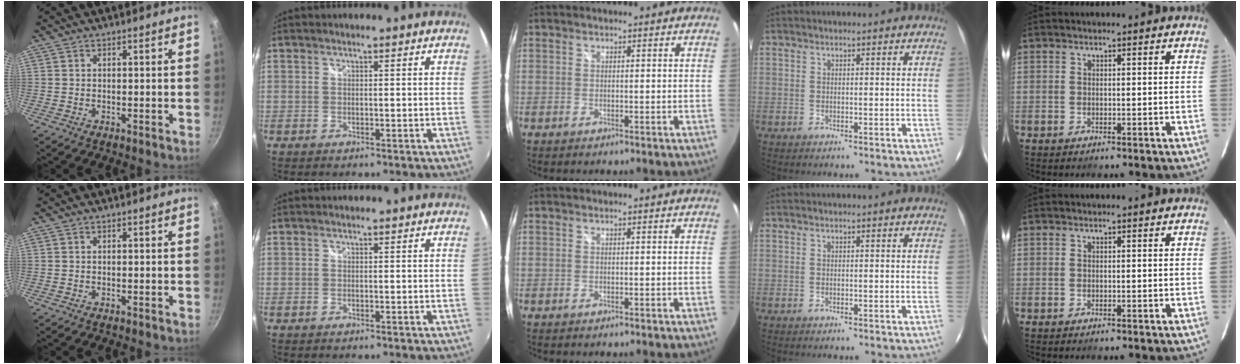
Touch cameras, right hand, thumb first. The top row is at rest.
{}